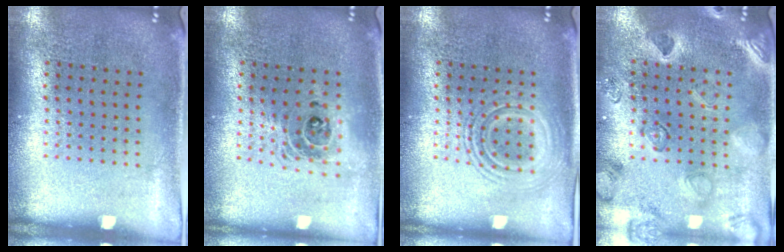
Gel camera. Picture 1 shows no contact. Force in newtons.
{"total": 1.5, "press": 1.2, "slide": 0.8}
{"total": 2.3, "press": 2.3, "slide": 0.4}
{"total": 2.3, "press": 2.2, "slide": 0.8}